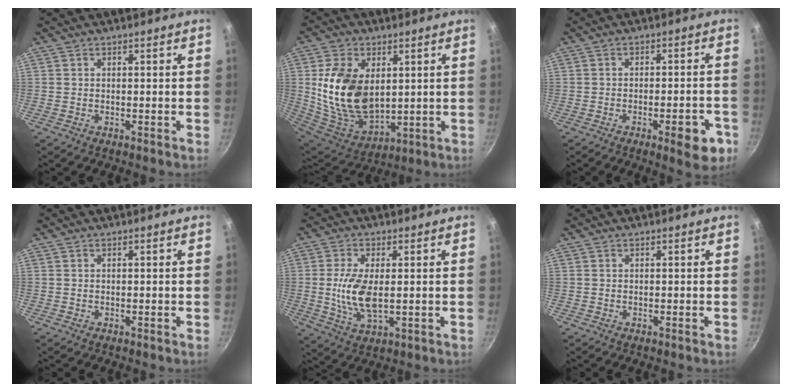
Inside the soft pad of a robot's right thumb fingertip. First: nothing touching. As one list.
[{"total": 18.1, "force": [2.9, 11.8, 13.4], "torque": [-0.227, -0.030, 0.070]}, {"total": 8.2, "force": [-3.8, 2.6, 6.8], "torque": [-0.065, 0.018, -0.044]}, {"total": 0.0}, {"total": 9.1, "force": [0.1, 4.2, 8.1], "torque": [-0.164, -0.009, 0.003]}, {"total": 0.0}]